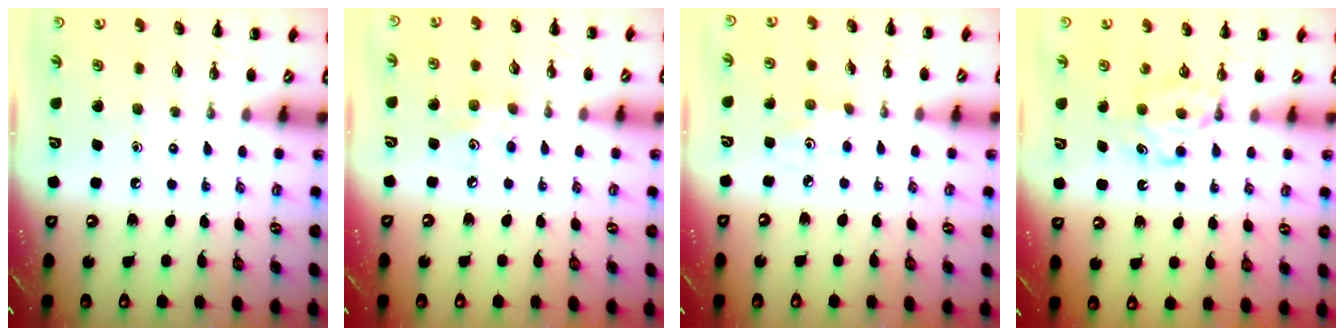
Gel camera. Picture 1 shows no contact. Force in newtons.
{"total": 5.6, "press": 5.4, "slide": 1.6}
{"total": 2.2, "press": 2.1, "slide": 0.7}
{"total": 5.7, "press": 5.5, "slide": 1.5}